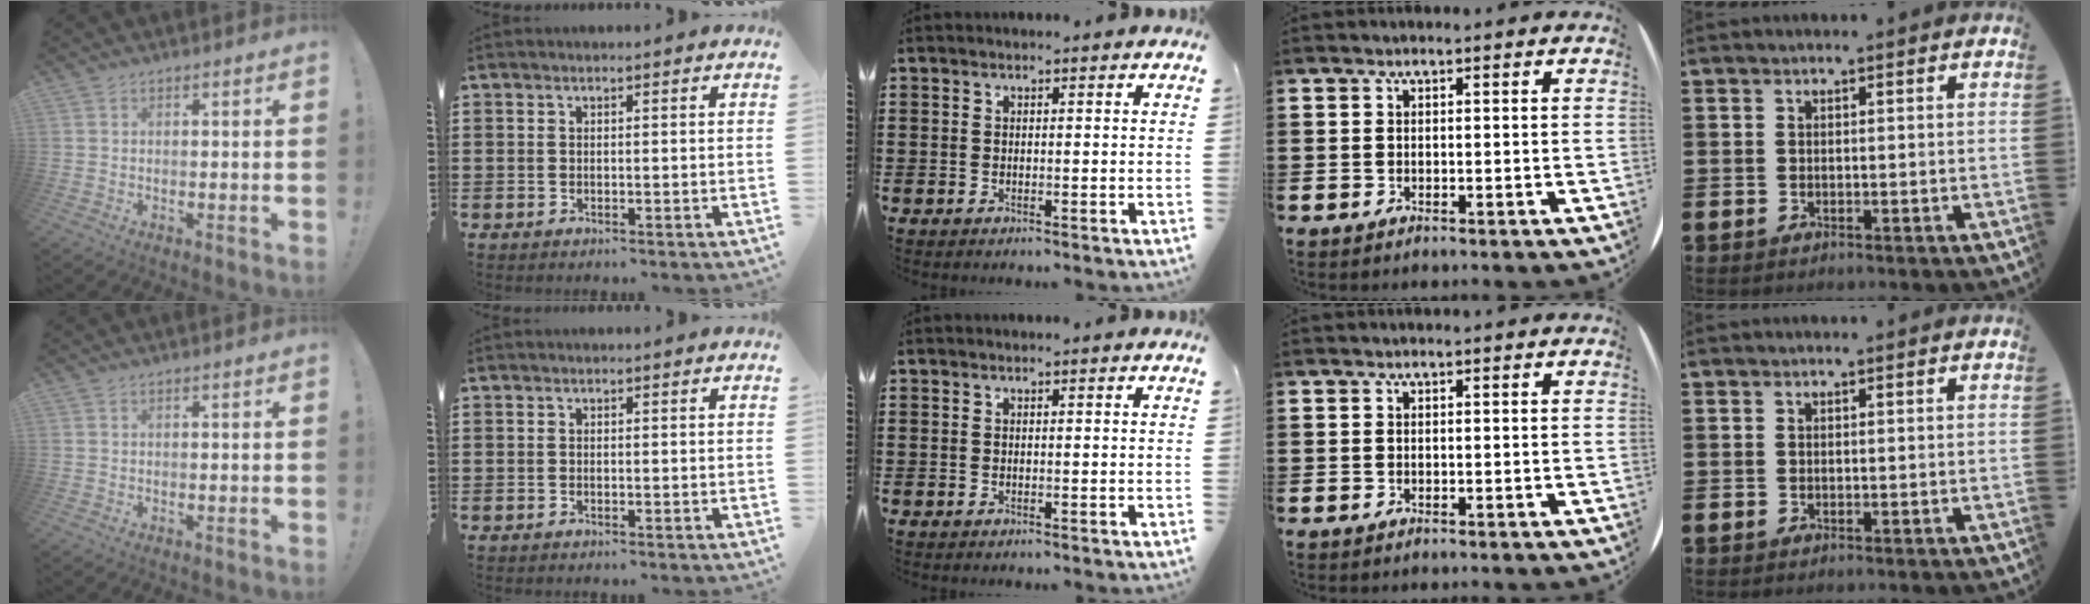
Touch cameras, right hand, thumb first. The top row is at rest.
{}